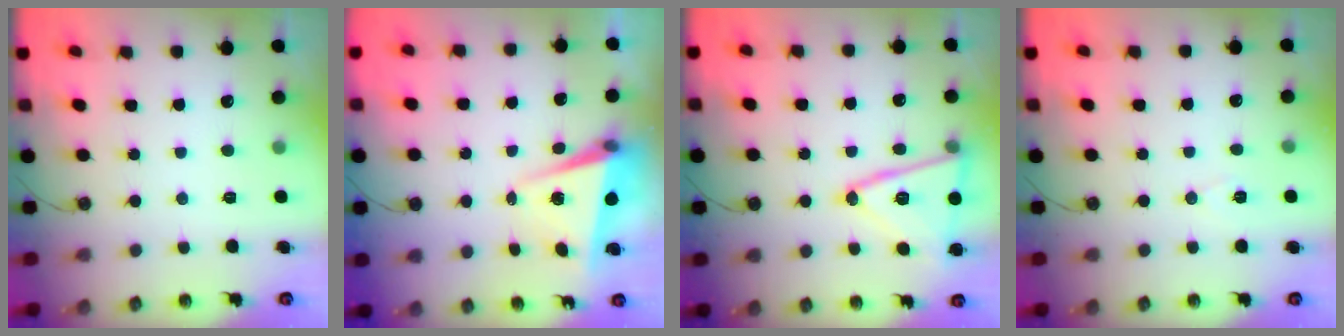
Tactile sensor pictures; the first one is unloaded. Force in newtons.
{"total": 5.3, "press": 5.1, "slide": 1.4}
{"total": 15.7, "press": 15.5, "slide": 2.5}
{"total": 6.6, "press": 4.9, "slide": 4.5}